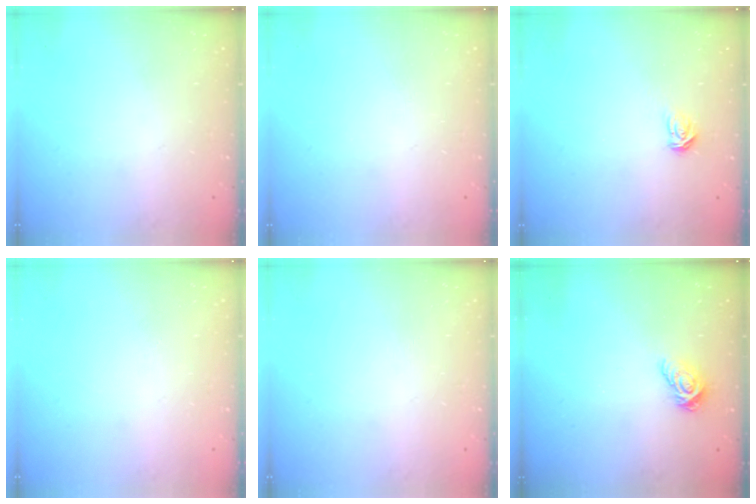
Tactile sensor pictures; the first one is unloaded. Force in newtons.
{"total": 0.0}
{"total": 3.3, "press": 3.3, "slide": 0.5}
{"total": 0.0}
{"total": 0.0}
{"total": 7.4, "press": 7.4, "slide": 0.2}